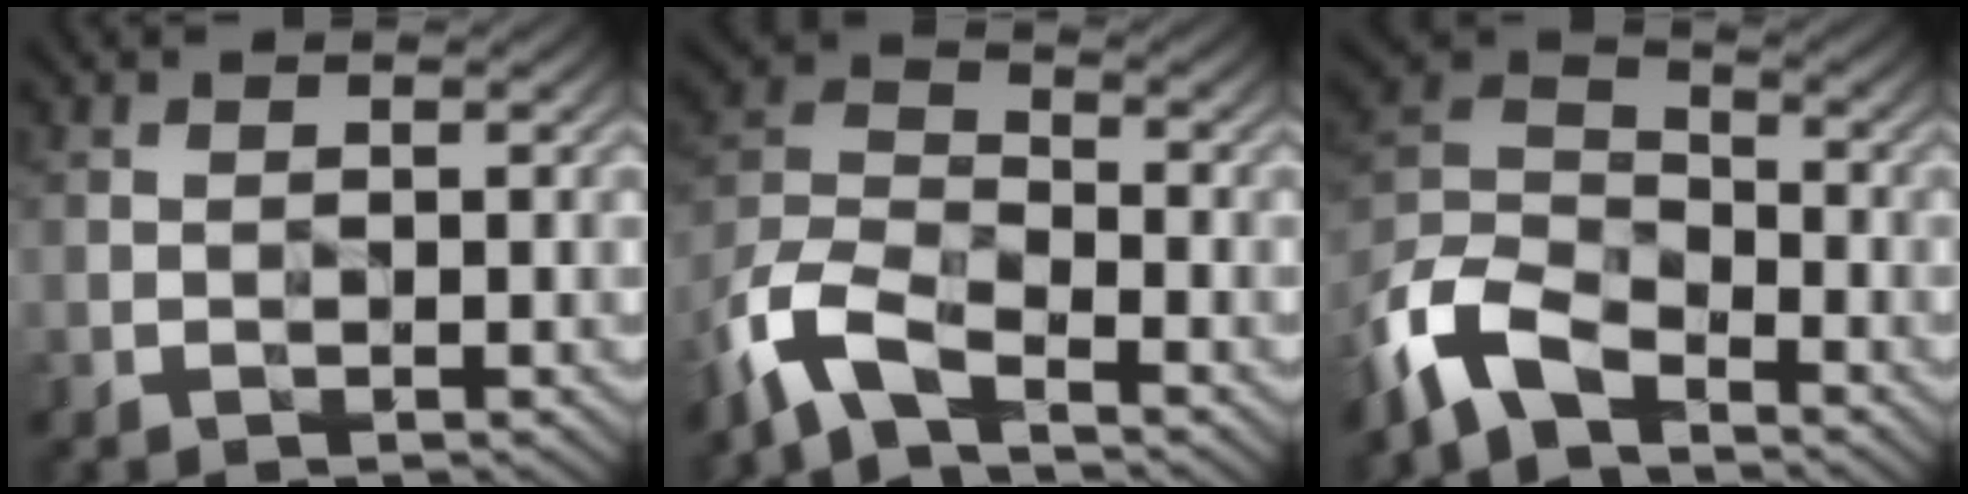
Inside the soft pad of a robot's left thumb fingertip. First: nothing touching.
{"total": 9.0, "force": [-6.5, 3.0, 5.3], "torque": [-0.125, -0.005, -0.154]}
{"total": 10.2, "force": [-7.6, 4.4, 5.1], "torque": [-0.127, -0.007, -0.172]}